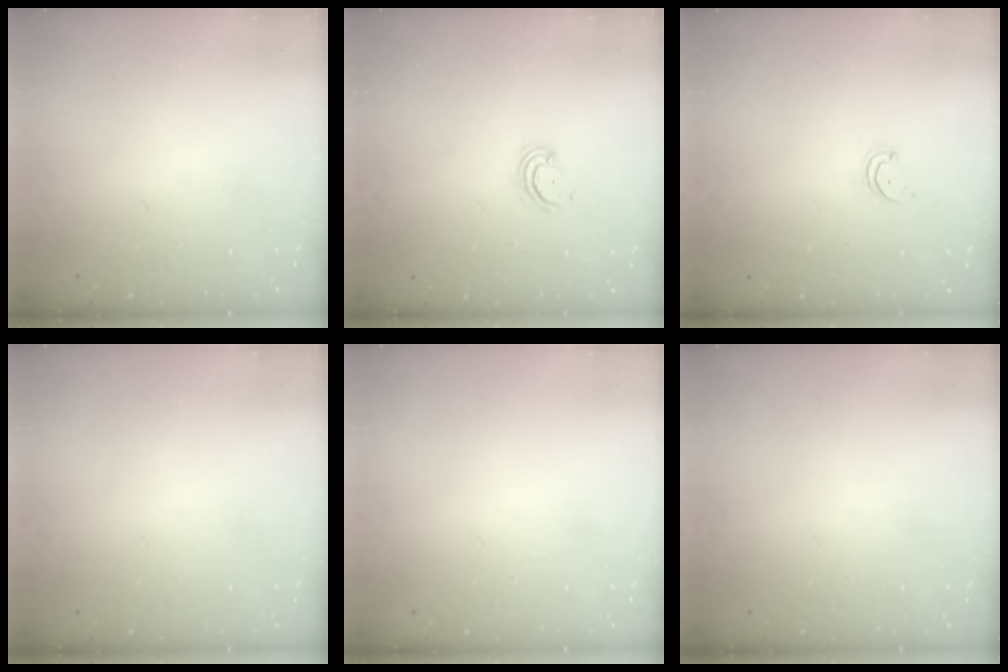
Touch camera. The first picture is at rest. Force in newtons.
{"total": 2.9, "press": 2.8, "slide": 0.4}
{"total": 1.8, "press": 1.7, "slide": 0.2}
{"total": 0.0}
{"total": 0.0}
{"total": 0.0}